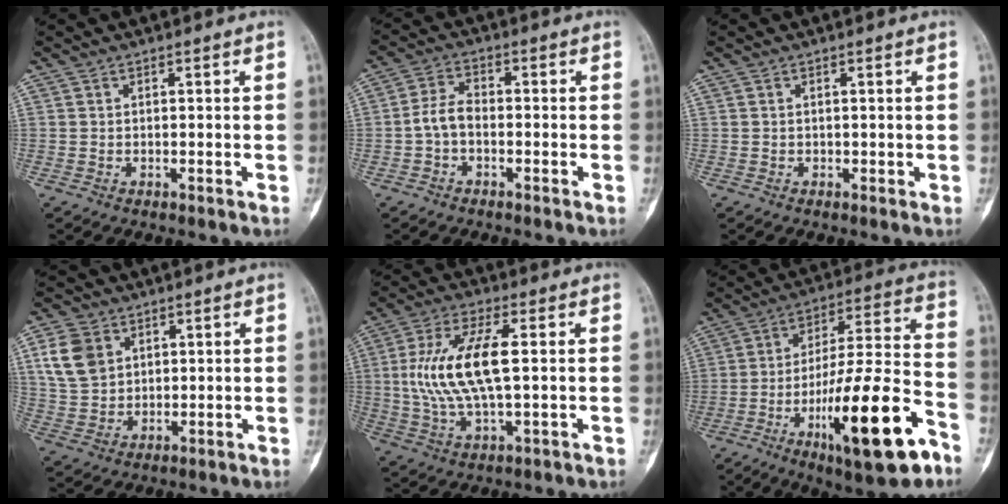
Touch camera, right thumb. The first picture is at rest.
{"total": 4.6, "force": [-1.3, 2.8, 3.4], "torque": [-0.064, 0.019, -0.034]}
{"total": 0.0}
{"total": 8.9, "force": [3.4, 6.7, 4.7], "torque": [-0.081, -0.008, 0.074]}
{"total": 14.1, "force": [1.4, 5.2, 13.0], "torque": [-0.271, 0.007, 0.028]}
{"total": 23.4, "force": [-10.9, 5.4, 20.0], "torque": [-0.330, 0.048, -0.169]}